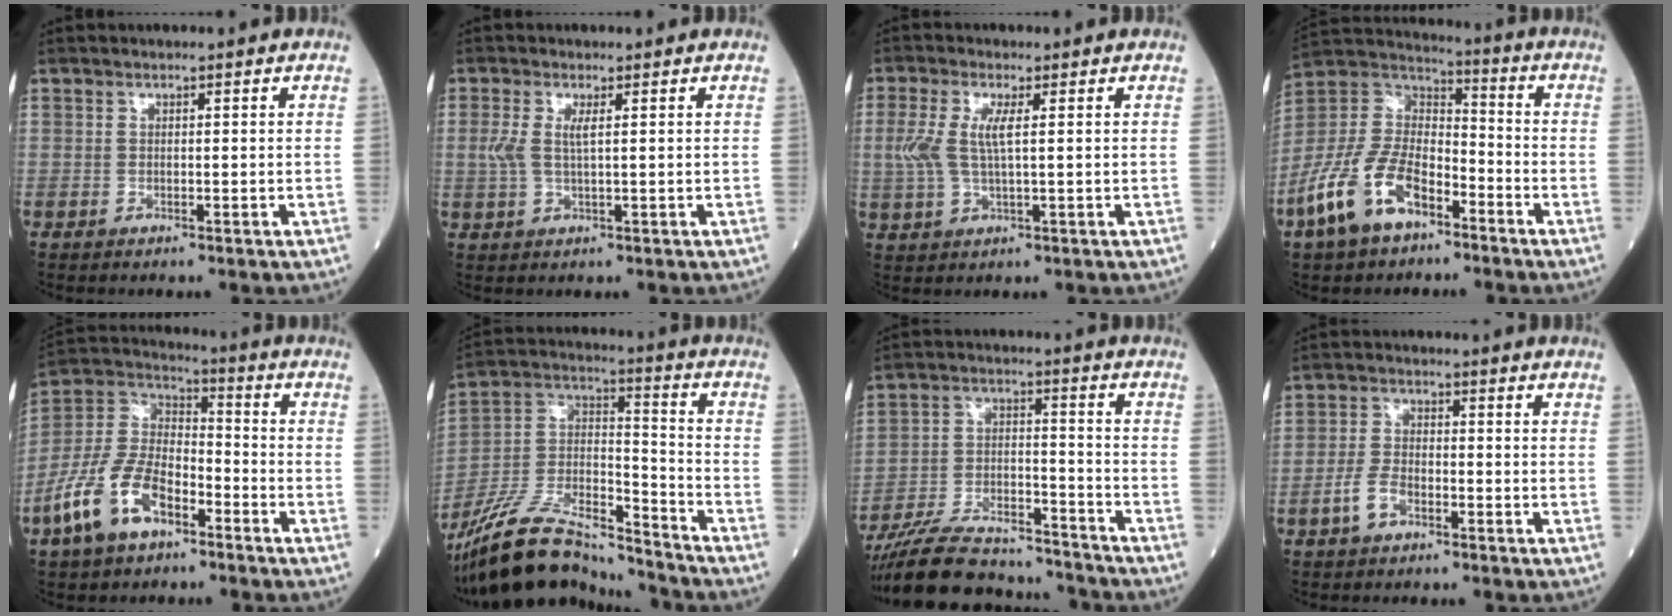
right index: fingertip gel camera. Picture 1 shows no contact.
{"total": 3.3, "force": [0.7, 0.8, 3.1], "torque": [-0.077, 0.006, 0.019]}
{"total": 5.5, "force": [0.9, 1.4, 5.2], "torque": [-0.132, 0.004, 0.022]}
{"total": 14.1, "force": [-7.9, 6.7, 9.5], "torque": [-0.214, 0.003, -0.154]}
{"total": 13.1, "force": [-7.2, 6.2, 9.0], "torque": [-0.205, 0.007, -0.142]}
{"total": 19.5, "force": [-17.5, 3.7, 7.8], "torque": [-0.168, 0.013, -0.321]}
{"total": 17.3, "force": [-16.0, 3.6, 5.3], "torque": [-0.108, 0.008, -0.261]}
{"total": 4.0, "force": [-2.1, 2.0, 2.7], "torque": [-0.060, 0.006, -0.043]}